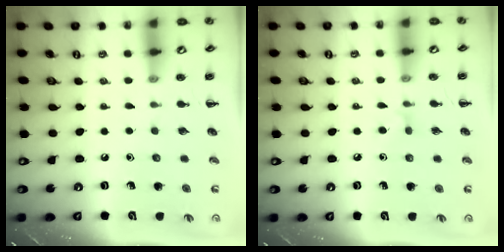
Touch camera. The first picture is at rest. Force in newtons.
{"total": 4.8, "press": 4.5, "slide": 1.5}